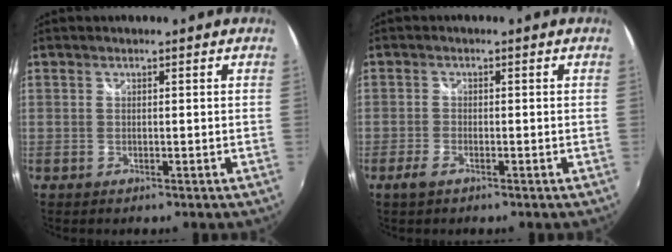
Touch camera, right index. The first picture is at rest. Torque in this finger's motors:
{"motor_torque": [0.12, -0.11, 0.12, 0.02]}